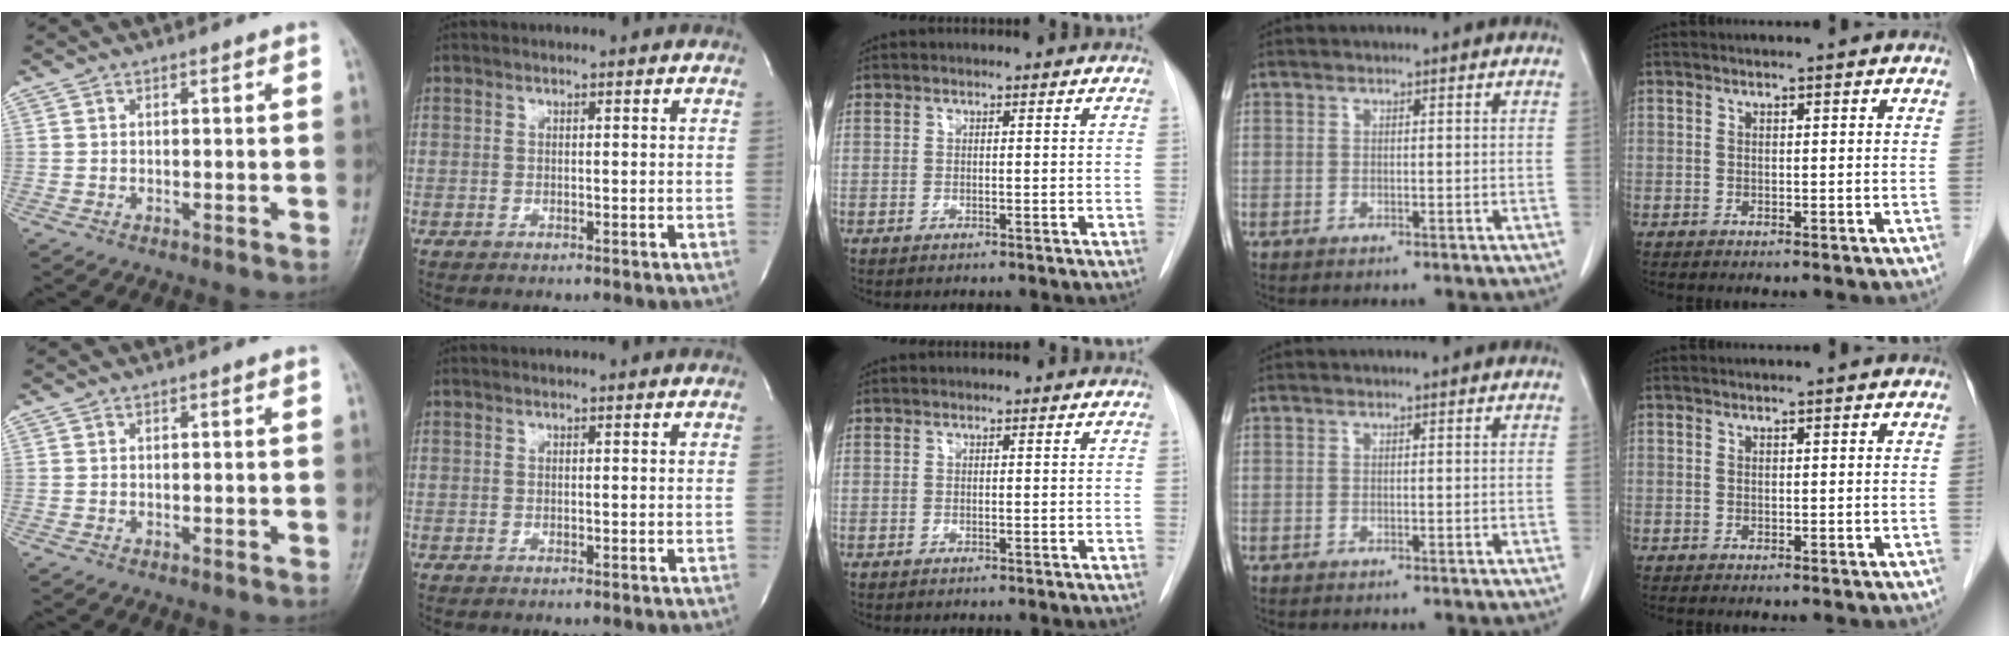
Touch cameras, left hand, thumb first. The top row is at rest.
{}